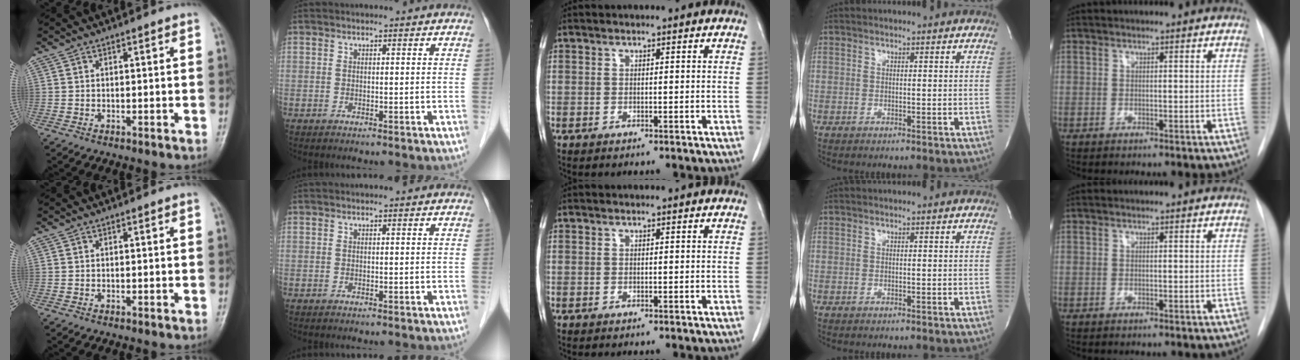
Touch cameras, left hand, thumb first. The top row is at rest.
{}